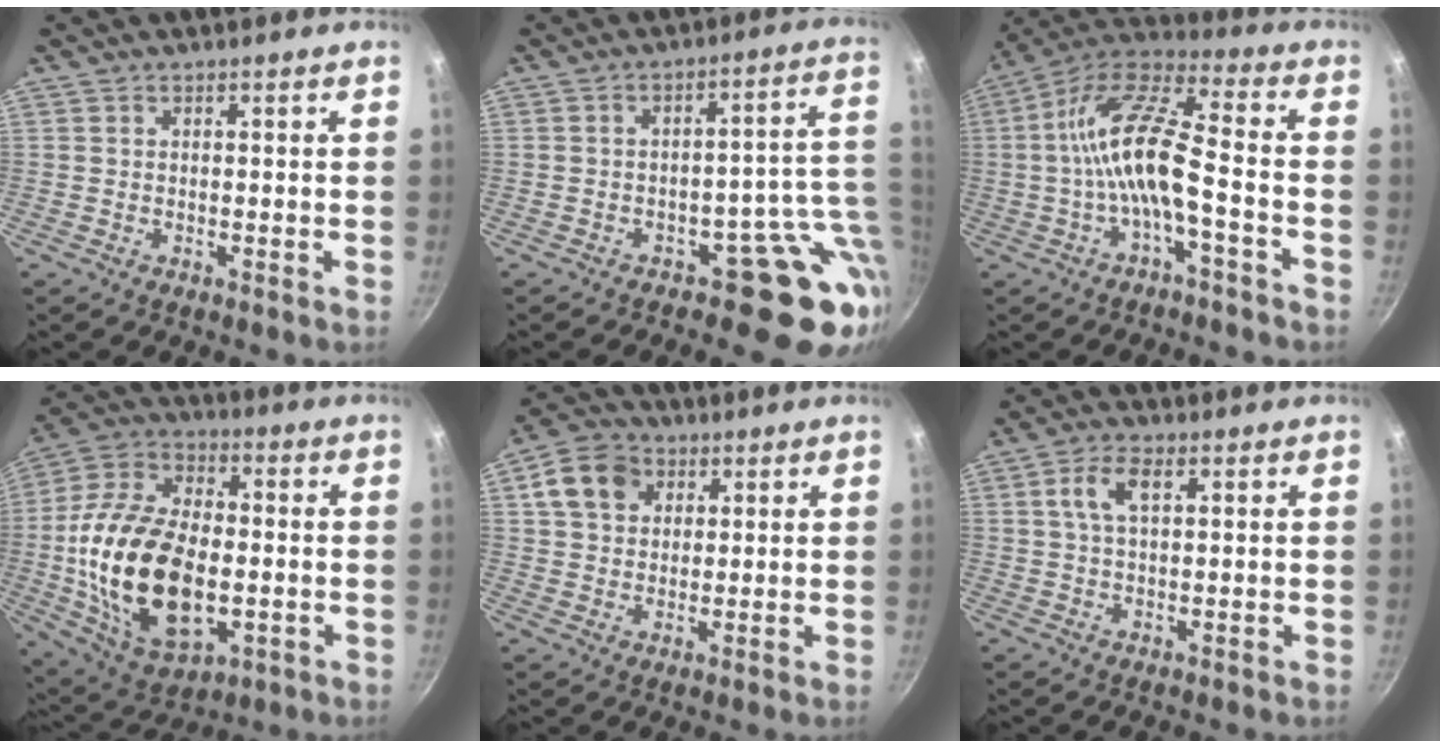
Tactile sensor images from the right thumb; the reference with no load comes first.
{"total": 10.7, "force": [-1.6, 6.6, 8.3], "torque": [-0.037, 0.019, -0.022]}
{"total": 13.8, "force": [-3.2, 4.1, 12.8], "torque": [-0.256, 0.043, -0.071]}
{"total": 25.2, "force": [-3.0, 14.6, 20.3], "torque": [-0.377, 0.016, -0.046]}
{"total": 9.3, "force": [3.3, 7.3, 4.8], "torque": [-0.065, 0.006, 0.047]}
{"total": 5.5, "force": [1.7, 2.8, 4.5], "torque": [-0.082, 0.010, 0.029]}